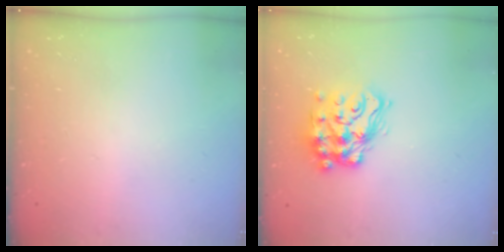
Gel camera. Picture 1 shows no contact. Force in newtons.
{"total": 15.9, "press": 15.9, "slide": 0.9}